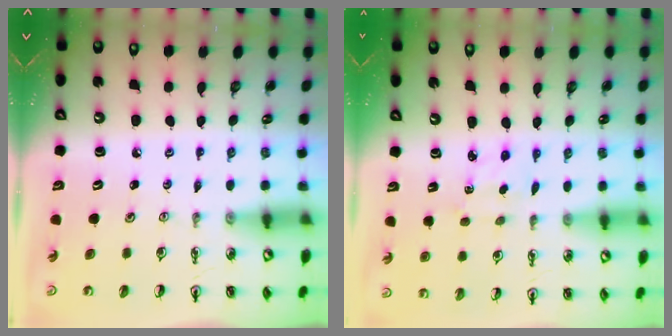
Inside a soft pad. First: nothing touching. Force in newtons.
{"total": 2.5, "press": 2.4, "slide": 0.6}